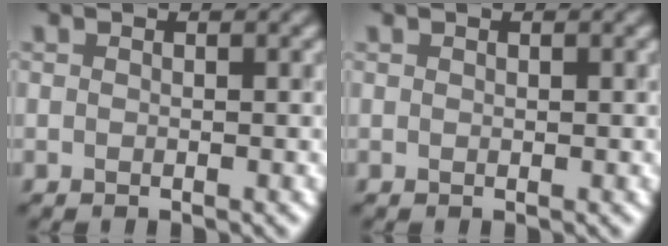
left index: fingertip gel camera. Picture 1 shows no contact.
{"total": 0.0}